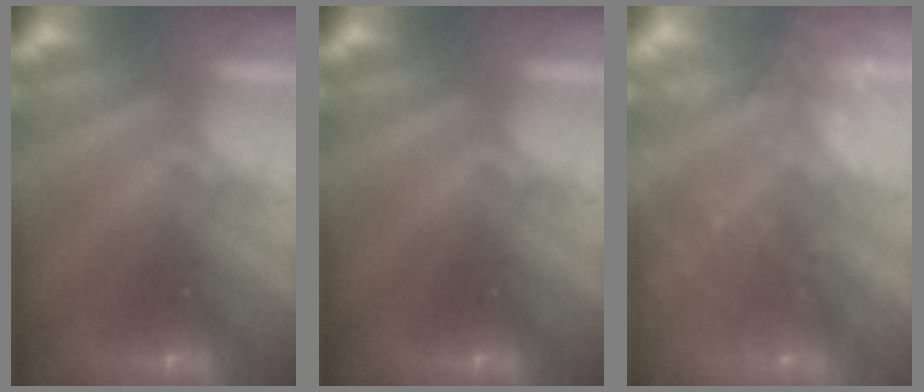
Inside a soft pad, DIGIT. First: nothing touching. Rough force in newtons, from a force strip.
{"total": 0.0}
{"total": 6.9}